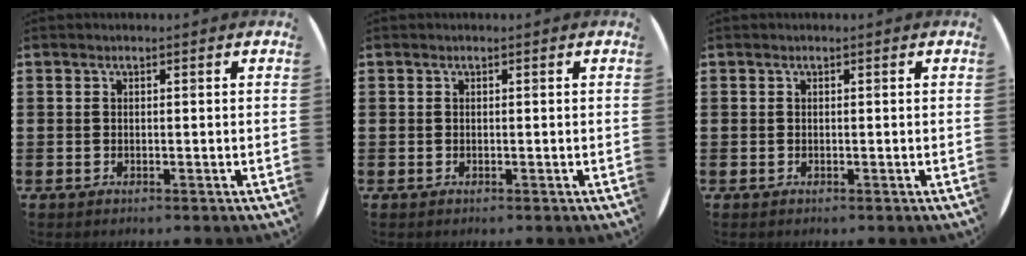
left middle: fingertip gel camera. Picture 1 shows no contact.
{"total": 0.0}
{"total": 0.0}